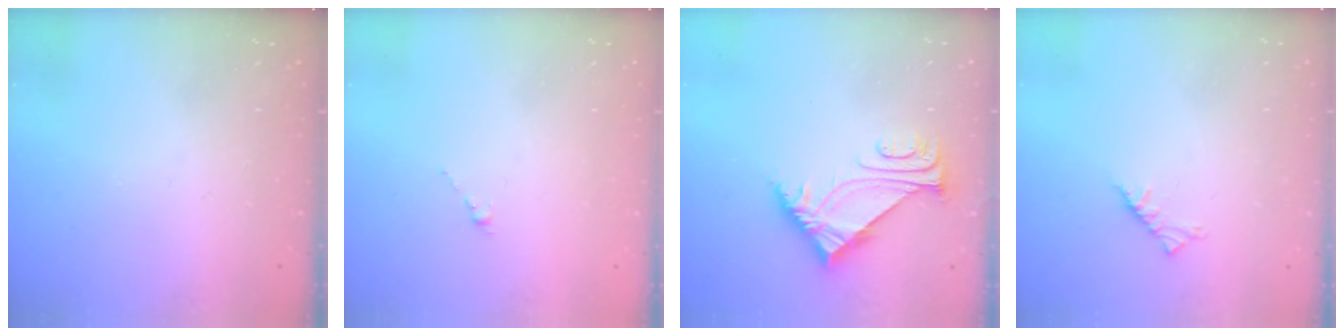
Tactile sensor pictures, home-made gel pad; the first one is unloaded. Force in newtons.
{"total": 0.0}
{"total": 6.3, "press": 6.3, "slide": 0.3}
{"total": 4.5, "press": 4.5, "slide": 0.7}